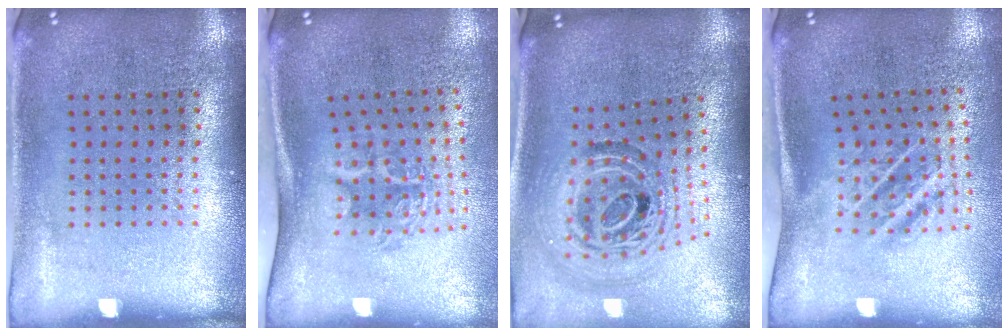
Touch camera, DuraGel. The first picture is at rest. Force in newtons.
{"total": 1.9, "press": 1.3, "slide": 1.4}
{"total": 1.8, "press": 1.5, "slide": 1.0}
{"total": 1.9, "press": 1.2, "slide": 1.5}